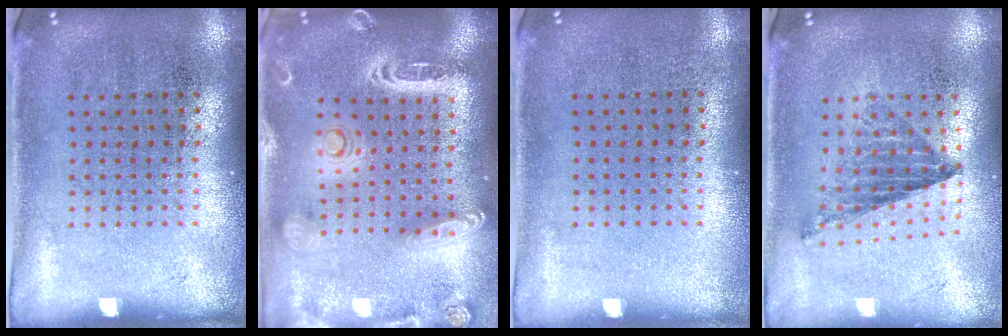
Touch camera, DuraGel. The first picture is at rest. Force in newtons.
{"total": 2.7, "press": 2.3, "slide": 1.4}
{"total": 0.0}
{"total": 0.8, "press": 0.8, "slide": 0.0}